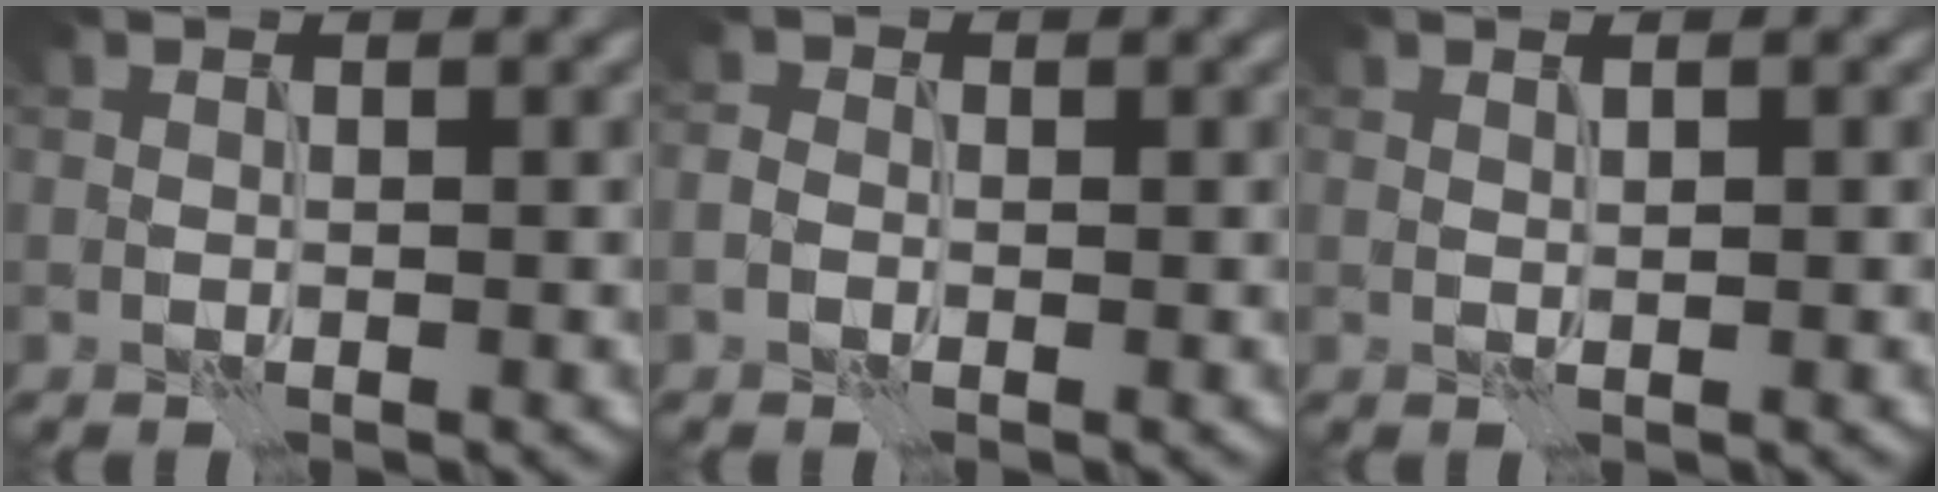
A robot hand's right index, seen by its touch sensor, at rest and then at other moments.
{"total": 1.1, "force": [-0.5, 1.0, 0.4], "torque": [-0.008, 0.000, -0.008]}
{"total": 0.6, "force": [0.2, 0.1, 0.6], "torque": [-0.008, 0.002, 0.004]}